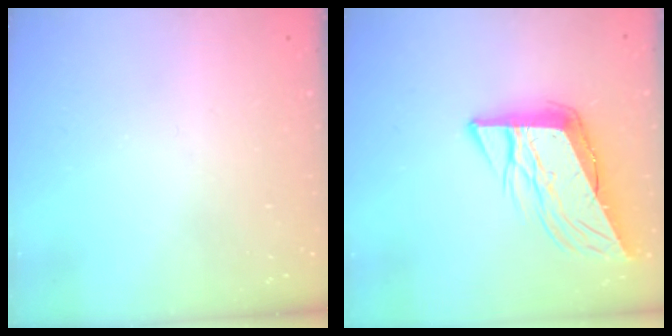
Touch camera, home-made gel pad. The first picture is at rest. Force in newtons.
{"total": 11.8, "press": 11.2, "slide": 3.6}